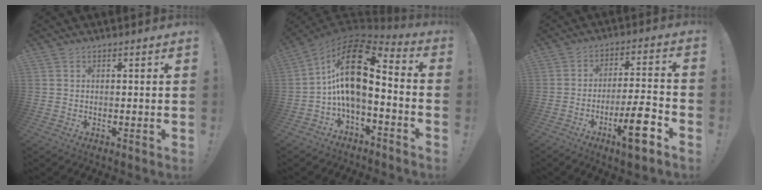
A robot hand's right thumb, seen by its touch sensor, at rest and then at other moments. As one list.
[{"total": 18.5, "force": [2.8, 8.6, 16.2], "torque": [-0.289, -0.008, 0.051]}, {"total": 12.9, "force": [-6.6, 2.5, 10.8], "torque": [-0.153, 0.034, -0.105]}]